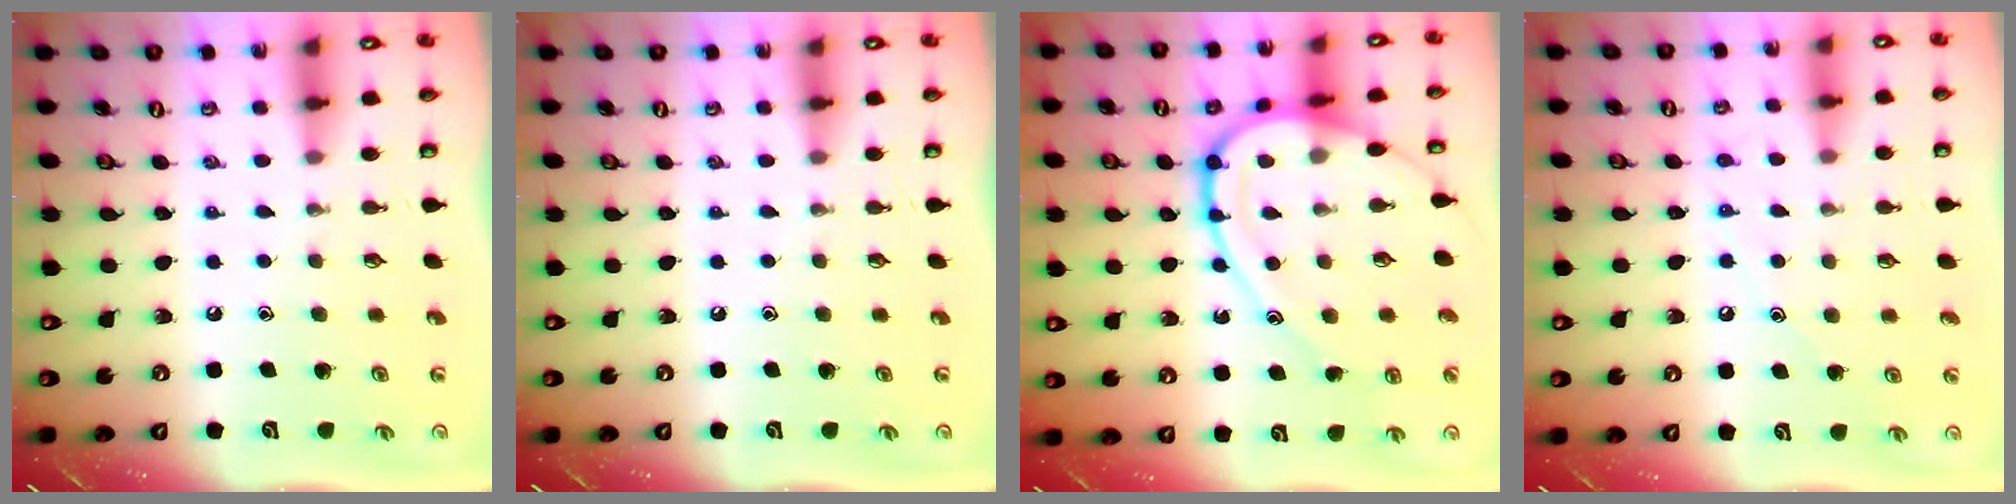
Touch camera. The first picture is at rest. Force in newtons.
{"total": 0.0}
{"total": 14.7, "press": 14.7, "slide": 1.1}
{"total": 5.9, "press": 5.9, "slide": 0.4}